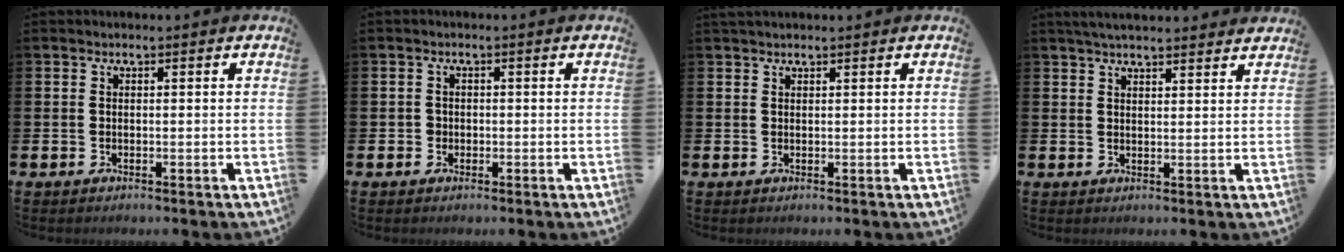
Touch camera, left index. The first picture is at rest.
{"total": 1.2, "force": [-0.2, 1.1, 0.3], "torque": [0.002, 0.004, -0.008]}
{"total": 1.0, "force": [1.0, 0.2, 0.2], "torque": [0.003, 0.000, 0.016]}
{"total": 3.6, "force": [3.5, 0.3, 0.8], "torque": [-0.023, -0.010, 0.064]}